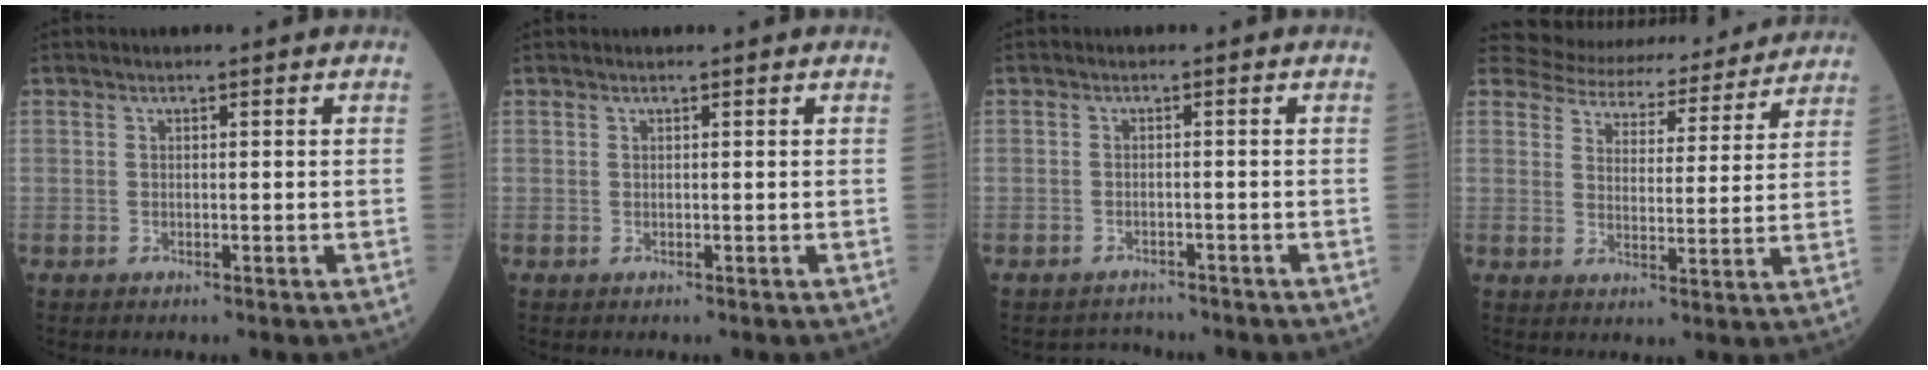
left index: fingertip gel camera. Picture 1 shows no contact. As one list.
[{"total": 0.0}, {"total": 2.5, "force": [-2.3, 0.4, -0.9], "torque": [0.016, -0.008, -0.036]}, {"total": 15.8, "force": [15.1, 4.0, 2.5], "torque": [-0.031, 0.003, 0.186]}]